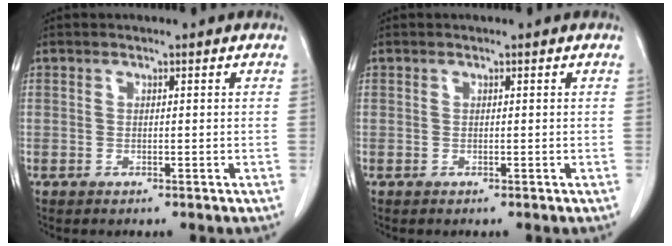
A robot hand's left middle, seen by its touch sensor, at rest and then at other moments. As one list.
[{"total": 0.0}]